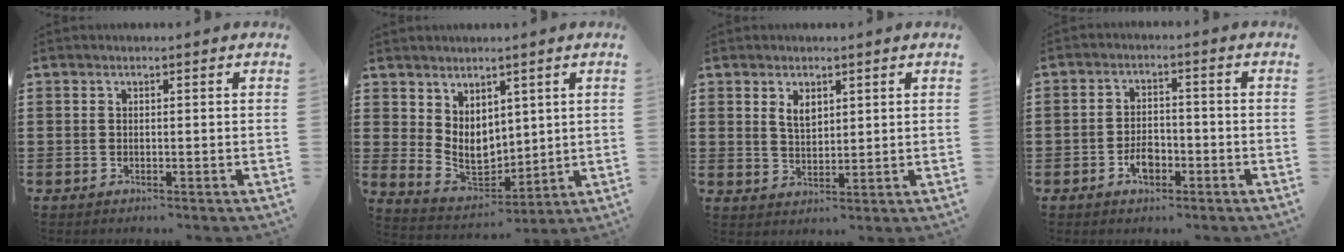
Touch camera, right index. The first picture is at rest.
{"total": 5.8, "force": [2.6, 4.3, 2.9], "torque": [-0.063, -0.006, 0.053]}
{"total": 3.1, "force": [1.8, 1.8, 1.8], "torque": [-0.034, 0.002, 0.030]}
{"total": 3.9, "force": [-1.9, 2.3, 2.5], "torque": [-0.045, -0.001, -0.039]}